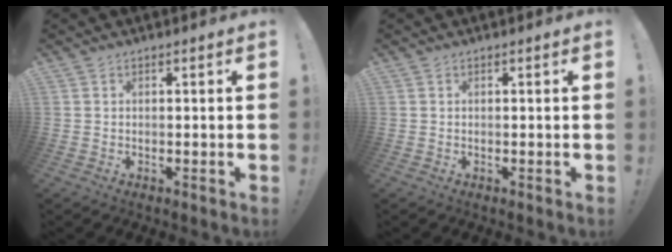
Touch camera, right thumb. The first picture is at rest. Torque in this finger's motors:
{"motor_torque": [-0.03, -0.01, 0.25, -0.25, 0.01]}